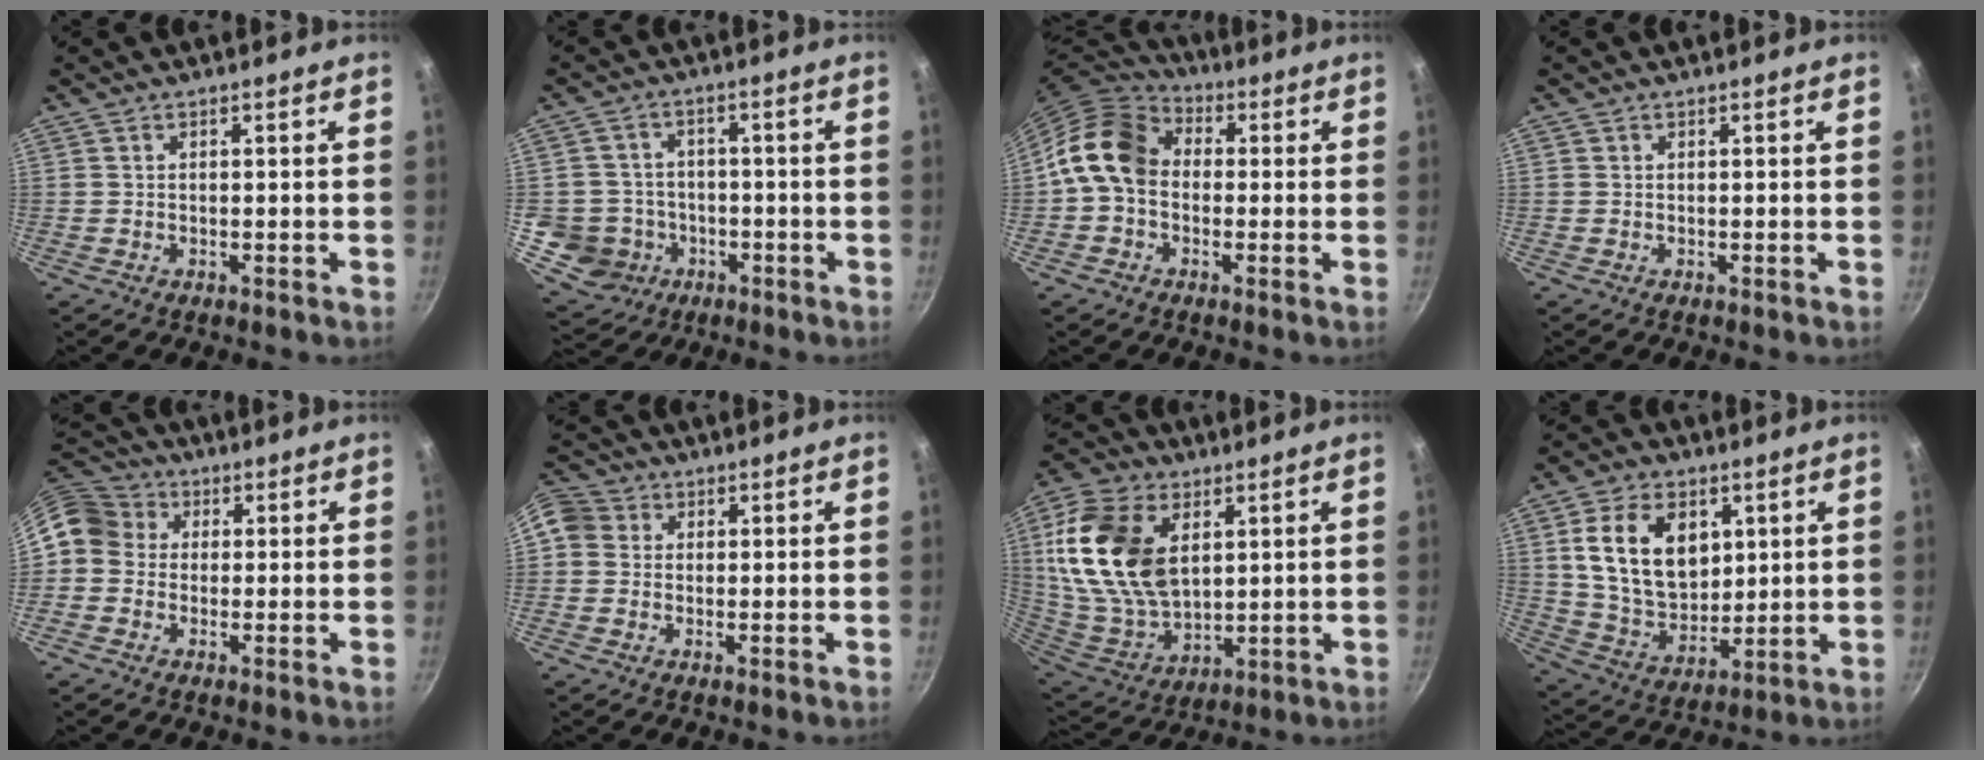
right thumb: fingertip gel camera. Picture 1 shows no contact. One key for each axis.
{"total": 9.2, "fx": -2.6, "fy": 8.6, "fz": 2.1, "tx": -0.010, "ty": 0.032, "tz": -0.032}
{"total": 12.1, "fx": 0.0, "fy": 9.5, "fz": 7.5, "tx": -0.109, "ty": 0.027, "tz": -0.023}
{"total": 0.0}
{"total": 10.8, "fx": 1.7, "fy": 9.1, "fz": 5.5, "tx": -0.089, "ty": 0.021, "tz": 0.014}
{"total": 8.4, "fx": 1.2, "fy": 7.6, "fz": 3.4, "tx": -0.063, "ty": 0.020, "tz": 0.008}
{"total": 21.8, "fx": 5.7, "fy": 13.8, "fz": 15.9, "tx": -0.293, "ty": -0.021, "tz": 0.117}
{"total": 16.1, "fx": 4.7, "fy": 11.1, "fz": 10.7, "tx": -0.158, "ty": -0.021, "tz": 0.095}